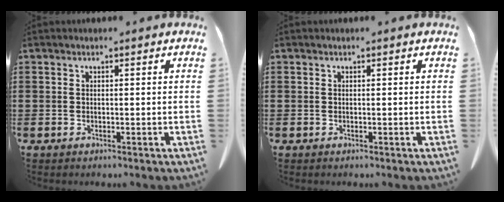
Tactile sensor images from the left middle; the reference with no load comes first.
{"total": 0.0}